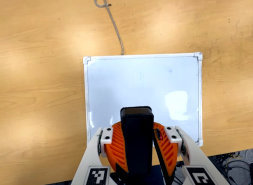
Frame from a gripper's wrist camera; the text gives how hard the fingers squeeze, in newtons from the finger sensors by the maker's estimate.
{"total": 9.8, "left": 10.0, "right": 9.7}